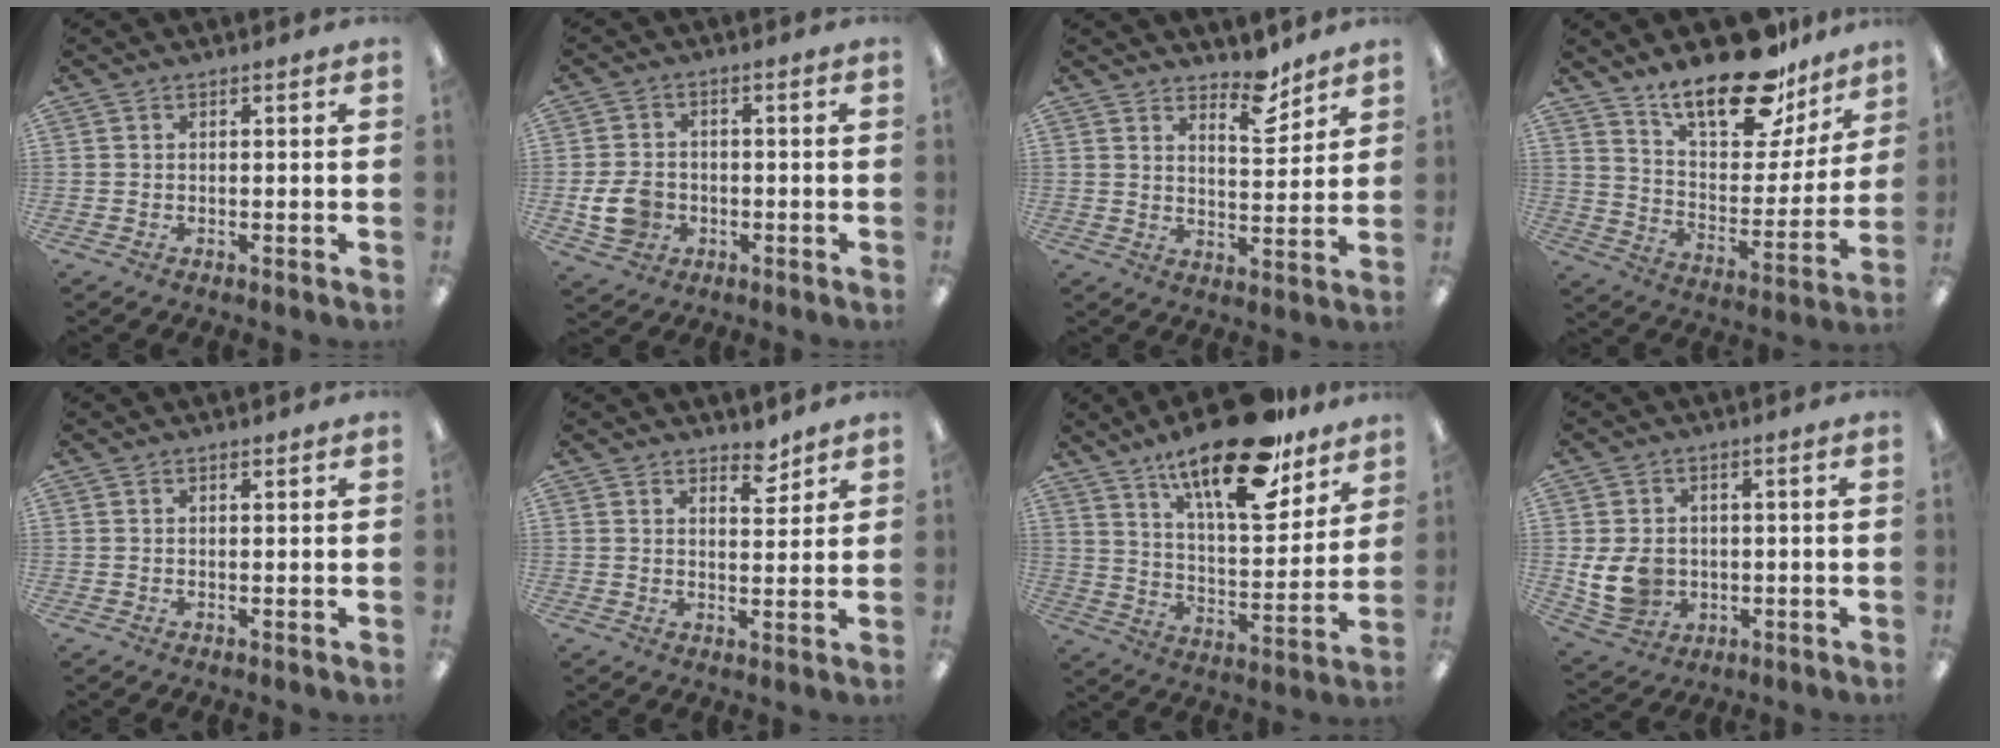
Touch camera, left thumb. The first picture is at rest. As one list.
[{"total": 7.5, "force": [-1.9, 6.0, 4.1], "torque": [-0.077, 0.006, -0.035]}, {"total": 8.0, "force": [6.5, 3.0, 3.6], "torque": [-0.033, -0.046, 0.108]}, {"total": 21.5, "force": [16.4, 8.3, 11.1], "torque": [-0.173, -0.109, 0.281]}, {"total": 0.6, "force": [0.5, 0.2, 0.1], "torque": [0.005, -0.003, 0.008]}, {"total": 4.7, "force": [4.1, 1.9, 1.3], "torque": [-0.002, -0.030, 0.070]}, {"total": 22.8, "force": [16.5, 7.5, 13.9], "torque": [-0.214, -0.104, 0.275]}, {"total": 9.1, "force": [-0.5, 7.6, 5.1], "torque": [-0.111, 0.009, -0.004]}]